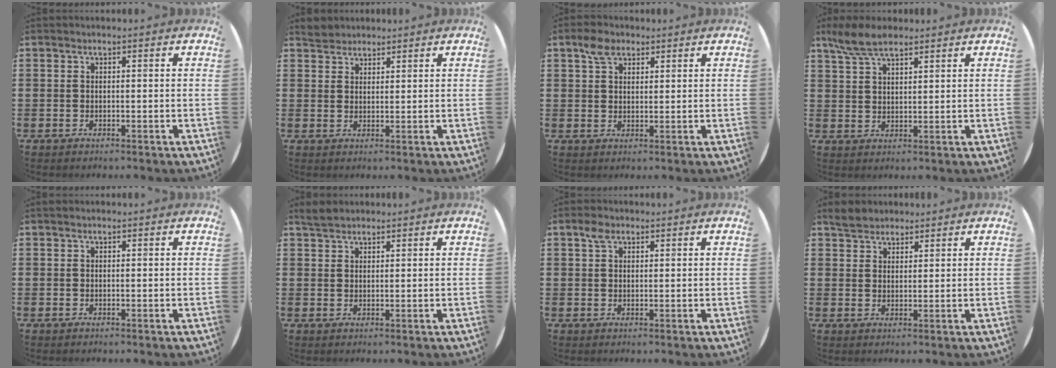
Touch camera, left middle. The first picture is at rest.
{"total": 2.4, "force": [2.3, 0.9, 0.0], "torque": [0.003, 0.002, 0.044]}
{"total": 3.5, "force": [2.4, 2.0, 1.5], "torque": [-0.019, -0.001, 0.042]}
{"total": 5.8, "force": [4.7, 1.8, 2.9], "torque": [-0.067, -0.004, 0.088]}
{"total": 0.0}
{"total": 2.3, "force": [2.2, 0.7, 0.5], "torque": [-0.007, 0.003, 0.041]}
{"total": 2.1, "force": [1.4, 1.2, 1.0], "torque": [-0.014, 0.001, 0.024]}
{"total": 3.0, "force": [2.7, 1.2, 0.0], "torque": [-0.001, 0.002, 0.053]}